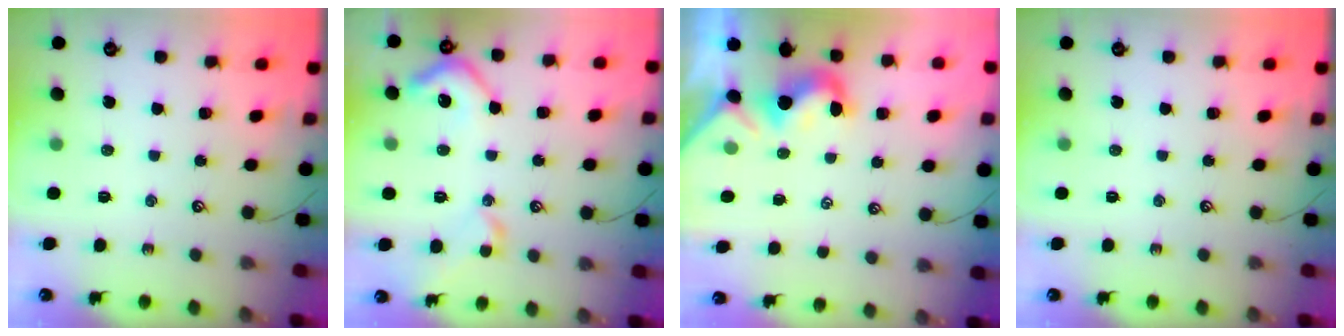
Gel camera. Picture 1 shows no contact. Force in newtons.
{"total": 7.9, "press": 7.8, "slide": 1.1}
{"total": 0.7, "press": 0.7, "slide": 0.3}
{"total": 0.0}